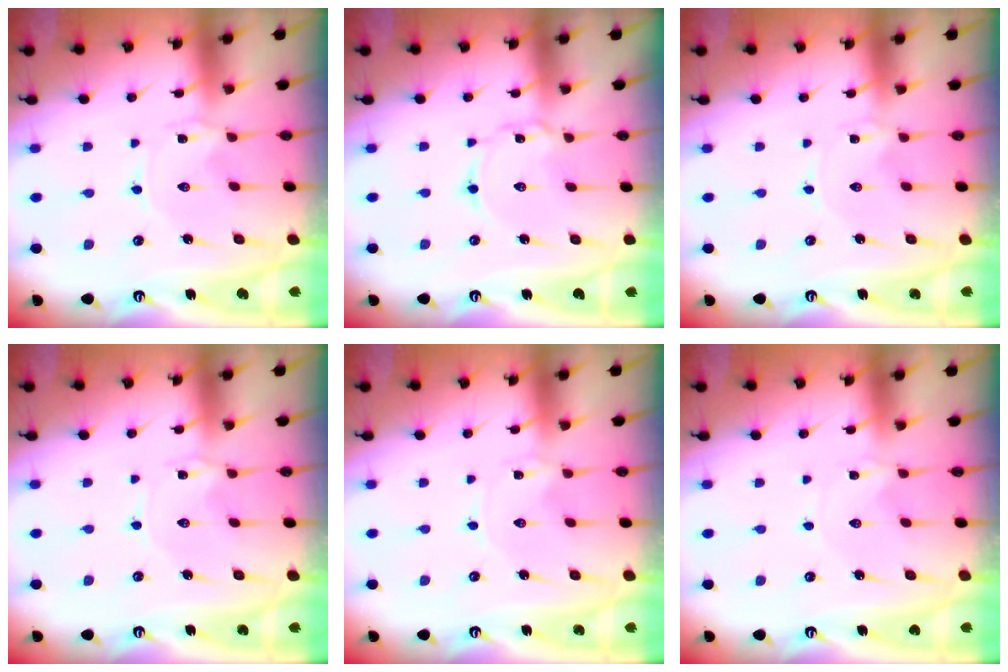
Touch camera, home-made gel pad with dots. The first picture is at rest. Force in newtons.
{"total": 2.2, "press": 2.2, "slide": 0.3}
{"total": 0.0}
{"total": 1.4, "press": 1.4, "slide": 0.2}
{"total": 0.0}
{"total": 0.0}